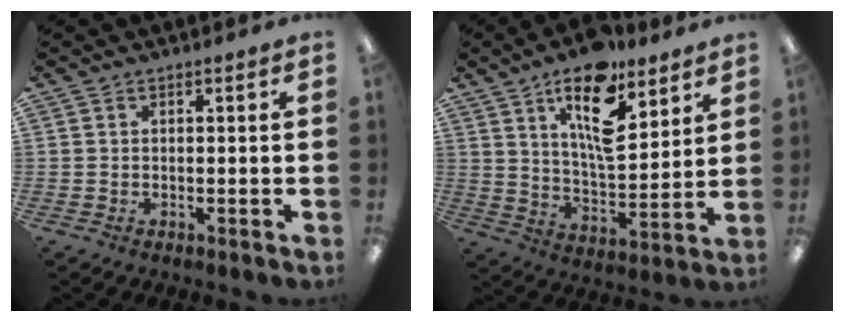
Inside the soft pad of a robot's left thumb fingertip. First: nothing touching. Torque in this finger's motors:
{"motor_torque": [0.33, 0.59, 1.17, -1.60, 0.11]}